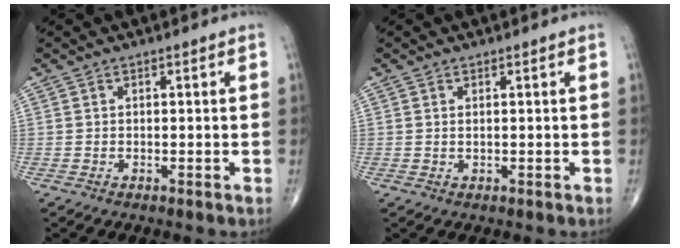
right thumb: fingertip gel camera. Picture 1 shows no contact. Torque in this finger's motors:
{"motor_torque": [0.05, -0.30, -0.18, -0.01, -0.01]}